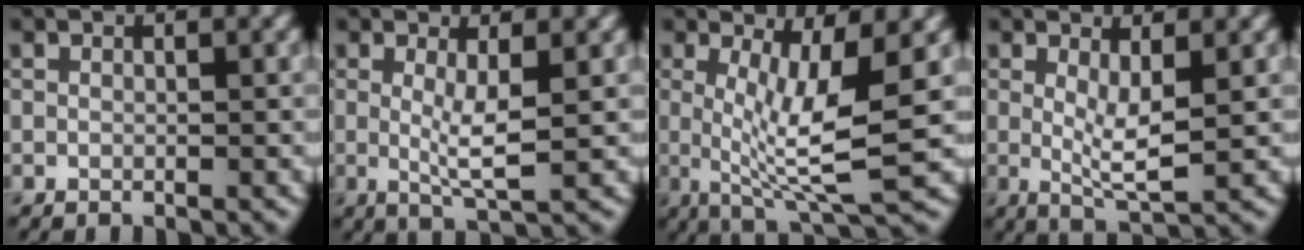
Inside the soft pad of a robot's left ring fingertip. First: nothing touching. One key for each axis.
{"total": 3.1, "fx": 0.1, "fy": 0.5, "fz": 3.0, "tx": -0.063, "ty": -0.014, "tz": 0.007}
{"total": 7.1, "fx": 0.0, "fy": 1.6, "fz": 6.9, "tx": -0.121, "ty": -0.012, "tz": 0.007}
{"total": 3.3, "fx": 0.3, "fy": 0.7, "fz": 3.2, "tx": -0.060, "ty": -0.016, "tz": 0.012}